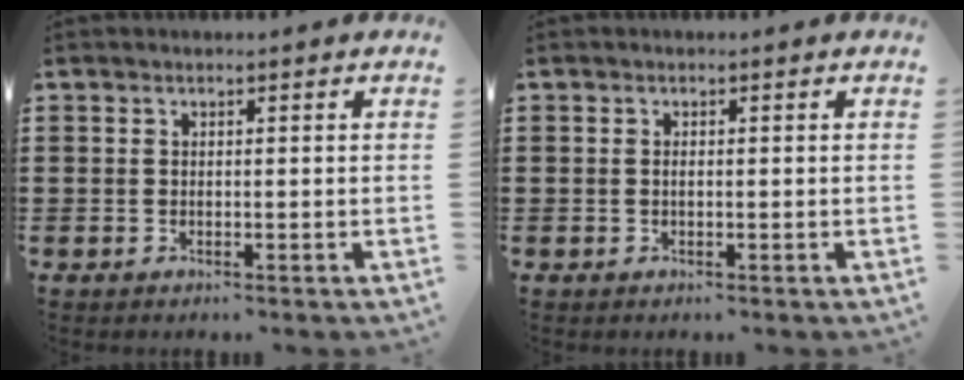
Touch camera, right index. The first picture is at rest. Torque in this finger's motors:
{"motor_torque": [2.14, 0.00, 0.05, 0.03]}